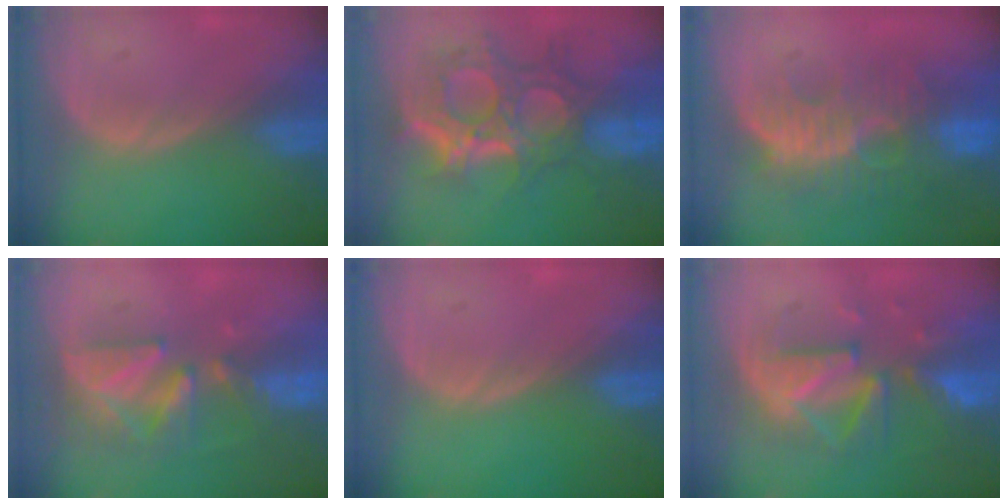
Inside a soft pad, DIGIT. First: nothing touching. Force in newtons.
{"total": 12.0, "press": 10.8, "slide": 5.3}
{"total": 10.7, "press": 9.7, "slide": 4.6}
{"total": 8.9, "press": 7.8, "slide": 4.3}
{"total": 0.0}
{"total": 9.0, "press": 8.8, "slide": 1.7}